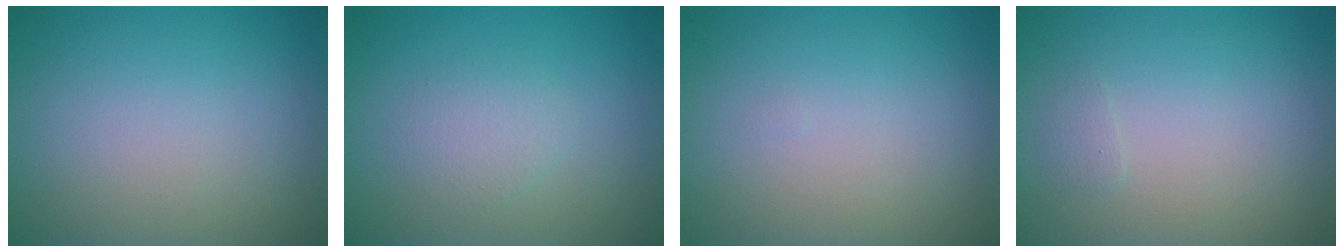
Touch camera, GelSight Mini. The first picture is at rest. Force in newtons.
{"total": 1.7, "press": 1.7, "slide": 0.0}
{"total": 0.0}
{"total": 0.5, "press": 0.5, "slide": 0.0}